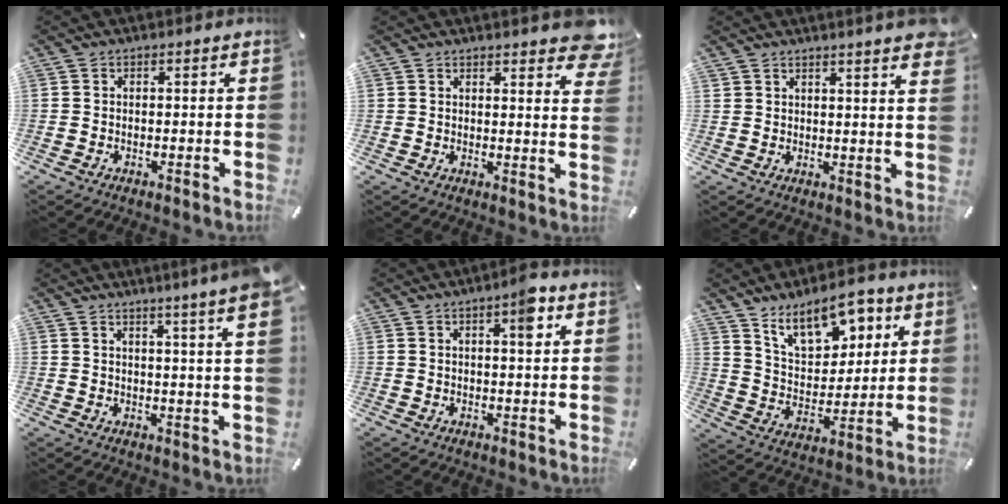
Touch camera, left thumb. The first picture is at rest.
{"total": 5.7, "force": [4.6, 2.4, 2.3], "torque": [-0.011, -0.032, 0.080]}
{"total": 4.2, "force": [3.7, 0.2, 1.9], "torque": [-0.031, -0.021, 0.065]}
{"total": 6.2, "force": [4.1, -0.6, 4.7], "torque": [-0.083, -0.023, 0.065]}
{"total": 5.0, "force": [2.2, 1.3, 4.3], "torque": [-0.059, -0.007, 0.029]}
{"total": 13.8, "force": [9.1, 7.7, 7.1], "torque": [-0.114, -0.045, 0.165]}